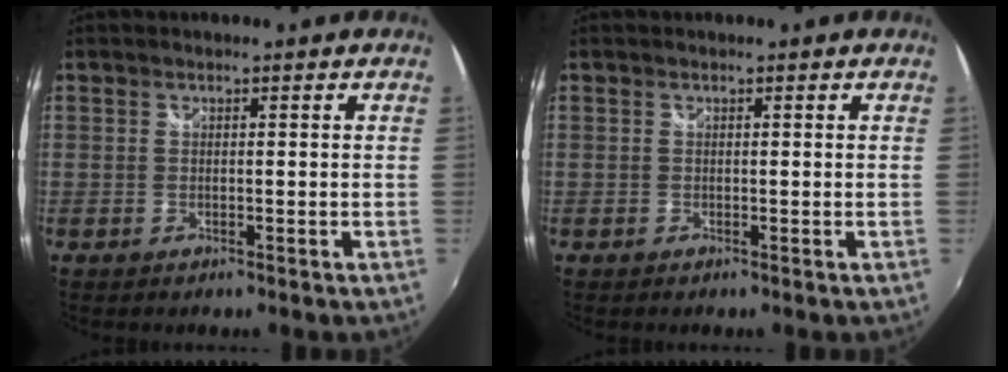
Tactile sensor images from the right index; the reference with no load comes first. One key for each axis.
{"total": 0.0}